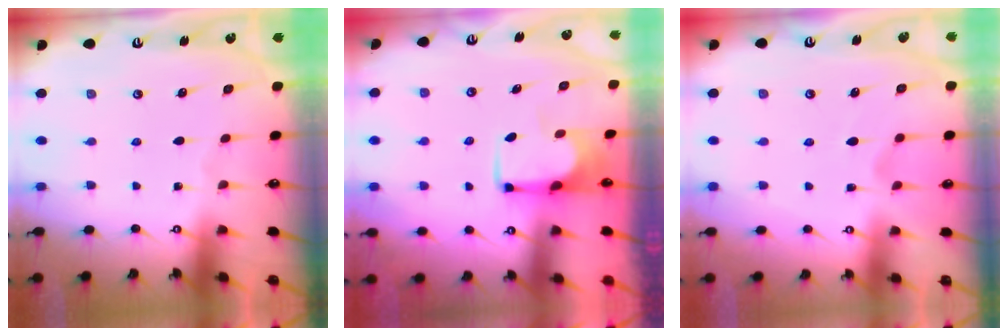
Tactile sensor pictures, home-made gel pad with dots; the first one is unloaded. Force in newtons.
{"total": 3.3, "press": 3.2, "slide": 0.4}
{"total": 1.1, "press": 0.2, "slide": 1.1}